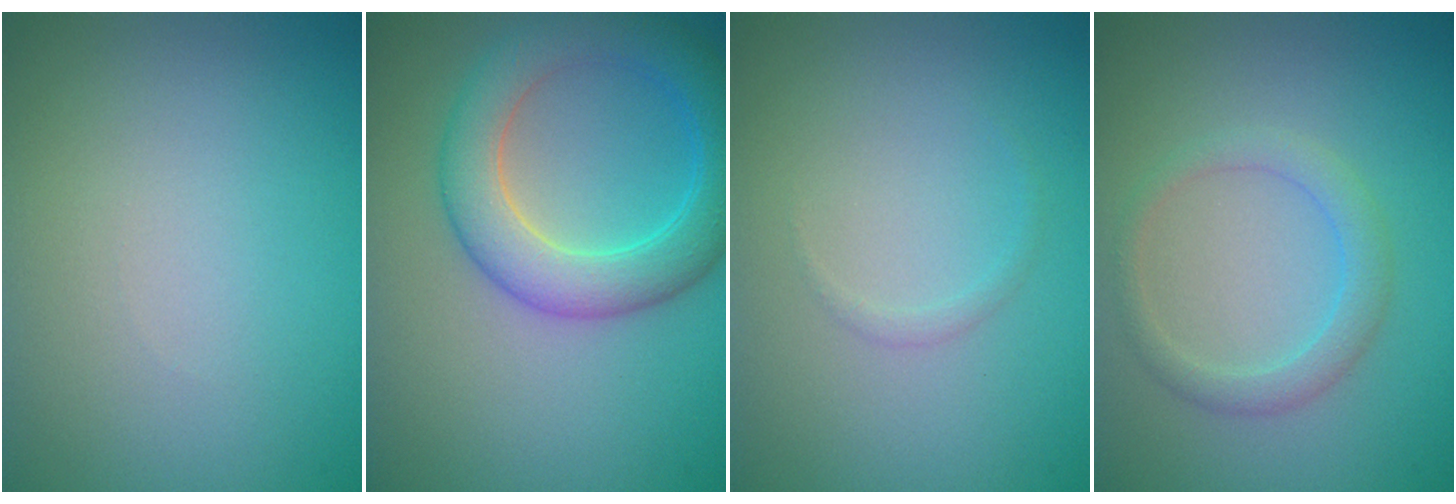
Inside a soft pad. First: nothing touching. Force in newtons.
{"total": 5.9, "press": 5.9, "slide": 0.1}
{"total": 0.6, "press": 0.6, "slide": 0.0}
{"total": 2.2, "press": 2.2, "slide": 0.0}